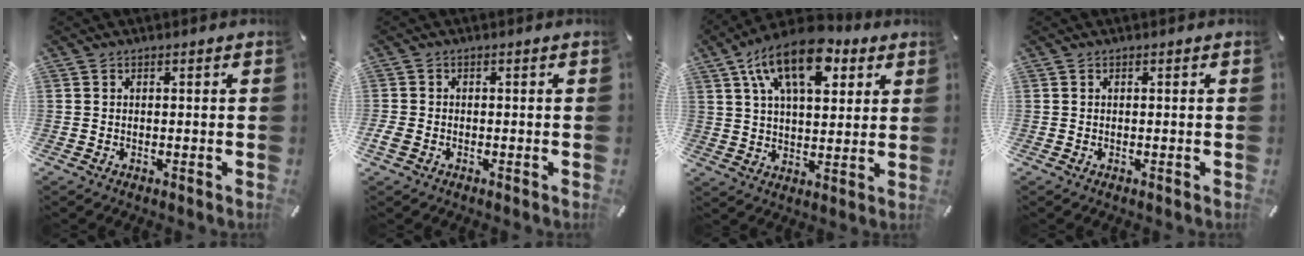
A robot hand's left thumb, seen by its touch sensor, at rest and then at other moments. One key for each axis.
{"total": 1.9, "fx": -0.9, "fy": 1.4, "fz": 1.0, "tx": -0.022, "ty": 0.000, "tz": -0.018}
{"total": 16.7, "fx": 8.4, "fy": 8.6, "fz": 11.6, "tx": -0.195, "ty": -0.021, "tz": 0.142}
{"total": 0.0}